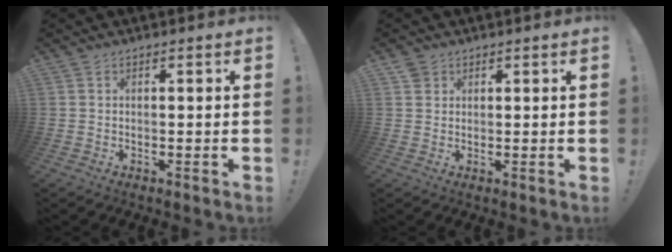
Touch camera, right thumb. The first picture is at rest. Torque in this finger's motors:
{"motor_torque": [-0.02, 0.16, 0.10, -0.09, 0.00]}